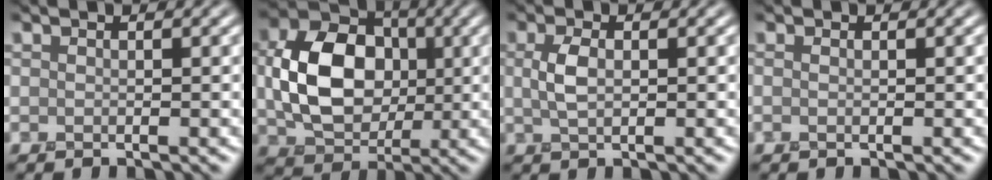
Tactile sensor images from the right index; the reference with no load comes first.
{"total": 8.8, "force": [0.1, 6.6, 5.9], "torque": [-0.123, -0.001, 0.003]}
{"total": 2.1, "force": [0.2, 1.1, 1.8], "torque": [-0.048, 0.000, 0.003]}
{"total": 0.0}